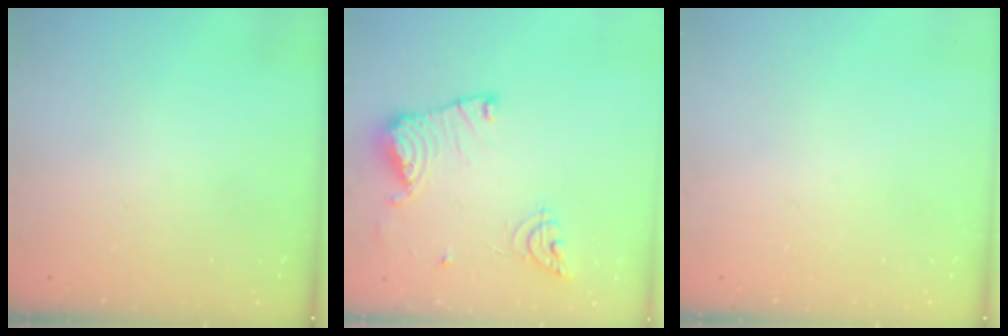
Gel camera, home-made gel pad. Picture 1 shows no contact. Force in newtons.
{"total": 15.6, "press": 15.5, "slide": 1.5}
{"total": 0.0}